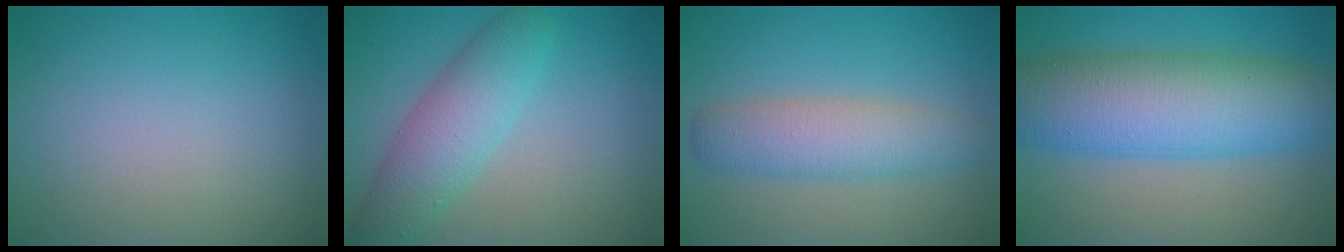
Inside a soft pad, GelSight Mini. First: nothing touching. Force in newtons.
{"total": 5.2, "press": 5.2, "slide": 0.2}
{"total": 4.3, "press": 4.3, "slide": 0.0}
{"total": 10.4, "press": 10.4, "slide": 0.1}